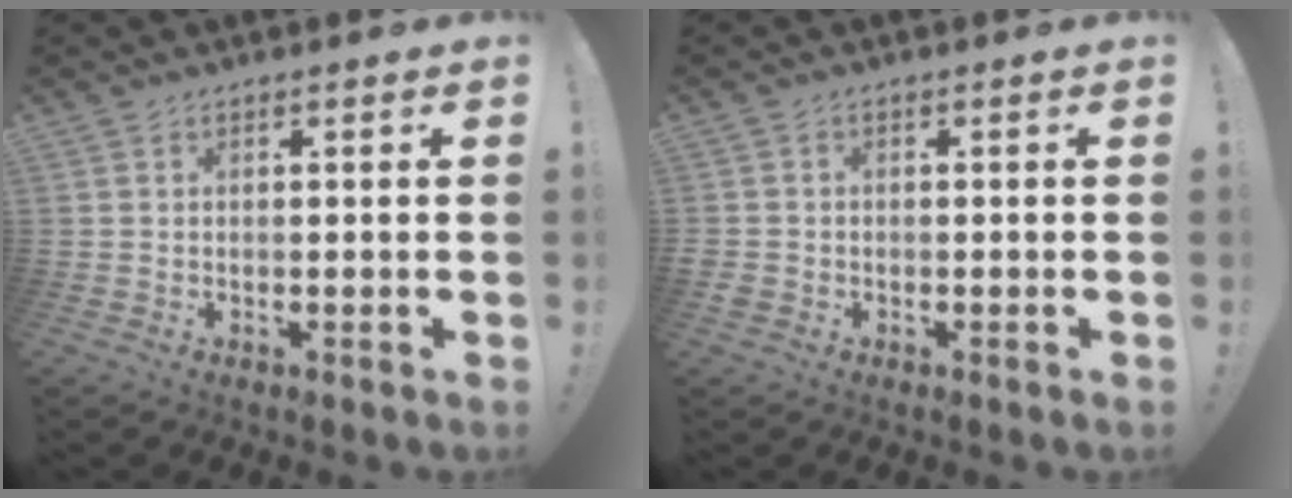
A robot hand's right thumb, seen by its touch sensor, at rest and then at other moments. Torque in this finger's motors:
{"motor_torque": [0.03, 0.25, -0.09, 0.00, 0.00]}